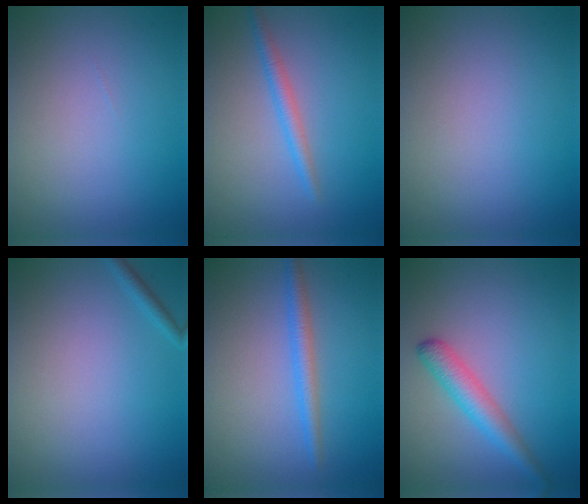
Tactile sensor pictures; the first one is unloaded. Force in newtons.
{"total": 1.7, "press": 1.7, "slide": 0.1}
{"total": 0.0}
{"total": 0.9, "press": 0.9, "slide": 0.1}
{"total": 2.1, "press": 2.1, "slide": 0.0}
{"total": 3.1, "press": 3.1, "slide": 0.1}